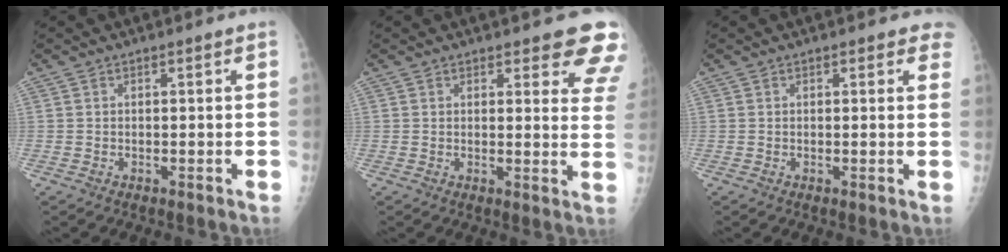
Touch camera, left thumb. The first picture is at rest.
{"total": 9.1, "force": [7.5, 3.0, 4.3], "torque": [-0.002, -0.038, 0.063]}
{"total": 2.6, "force": [1.8, 1.4, 1.3], "torque": [0.016, -0.002, 0.010]}